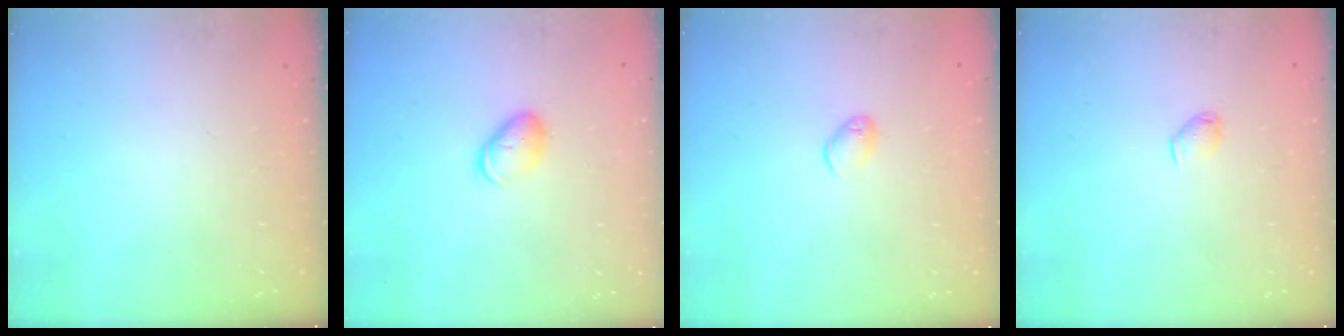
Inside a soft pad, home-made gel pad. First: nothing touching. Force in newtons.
{"total": 6.7, "press": 6.6, "slide": 0.7}
{"total": 5.6, "press": 5.6, "slide": 0.8}
{"total": 3.2, "press": 3.1, "slide": 0.6}